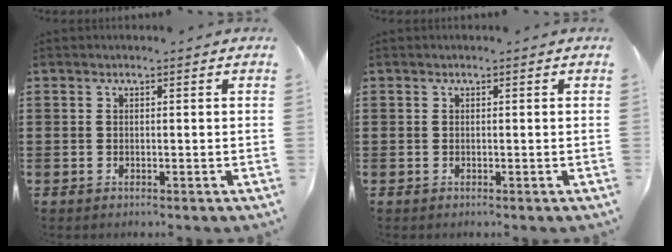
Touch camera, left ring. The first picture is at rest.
{"total": 0.0}